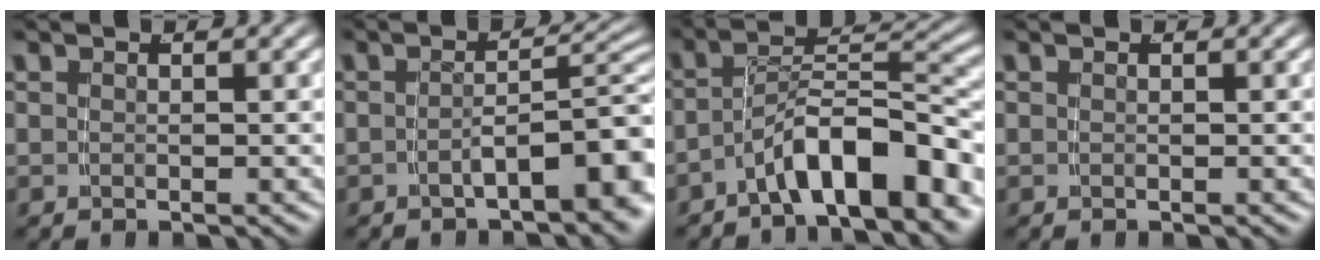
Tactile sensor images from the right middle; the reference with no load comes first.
{"total": 6.6, "force": [-3.8, 2.2, 5.0], "torque": [-0.053, -0.001, -0.057]}
{"total": 7.7, "force": [-4.5, 2.4, 5.7], "torque": [-0.073, 0.012, -0.072]}
{"total": 0.0}